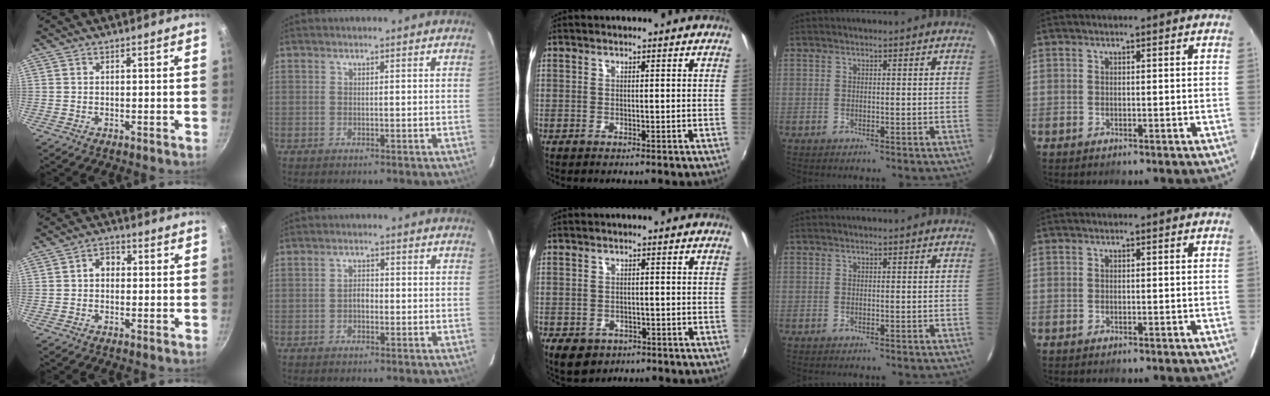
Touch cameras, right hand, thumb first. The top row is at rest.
{"thumb": {"total": 3.7, "force": [0.1, 2.9, 2.2], "torque": [-0.013, 0.011, -0.005]}, "index": {"total": 1.9, "force": [-0.6, 1.3, 1.3], "torque": [-0.024, 0.008, -0.012]}, "middle": {"total": 5.9, "force": [-3.1, 4.2, 2.6], "torque": [-0.061, -0.014, -0.043]}}